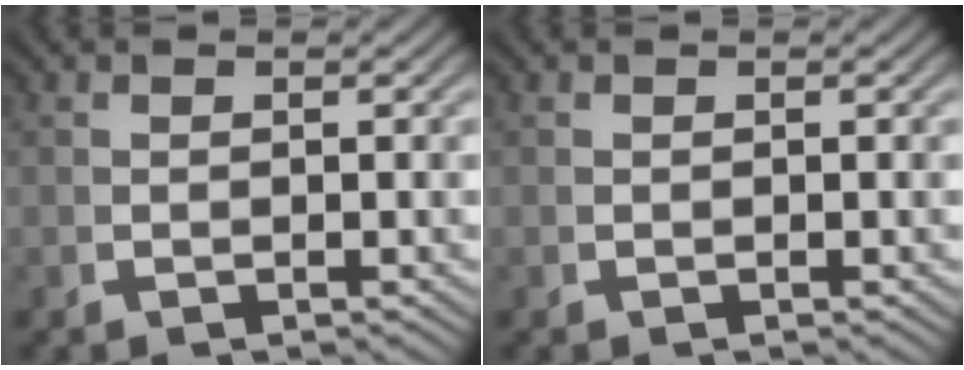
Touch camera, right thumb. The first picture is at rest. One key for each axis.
{"total": 0.0}